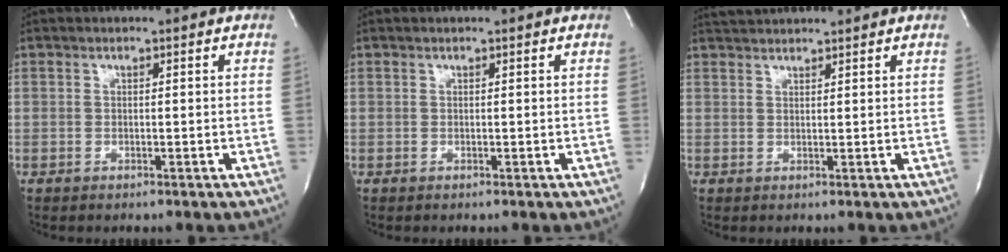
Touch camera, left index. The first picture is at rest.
{"total": 0.0}
{"total": 4.0, "force": [3.9, 0.0, 0.8], "torque": [-0.017, 0.028, 0.065]}